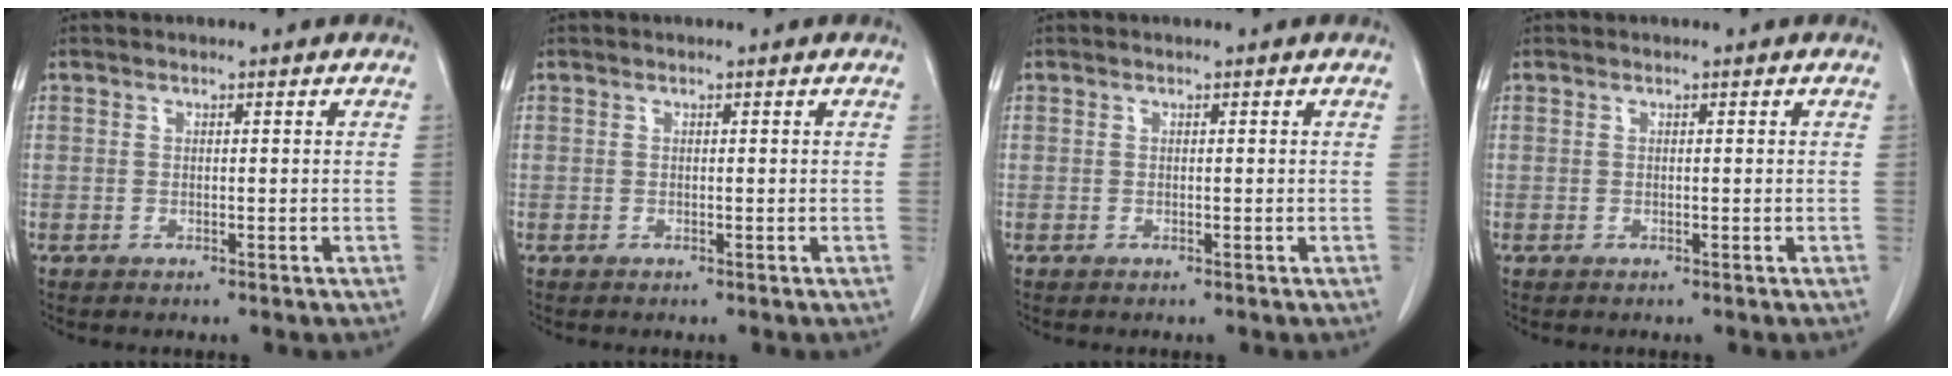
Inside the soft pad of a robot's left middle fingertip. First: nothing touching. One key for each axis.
{"total": 0.0}
{"total": 0.0}
{"total": 0.0}